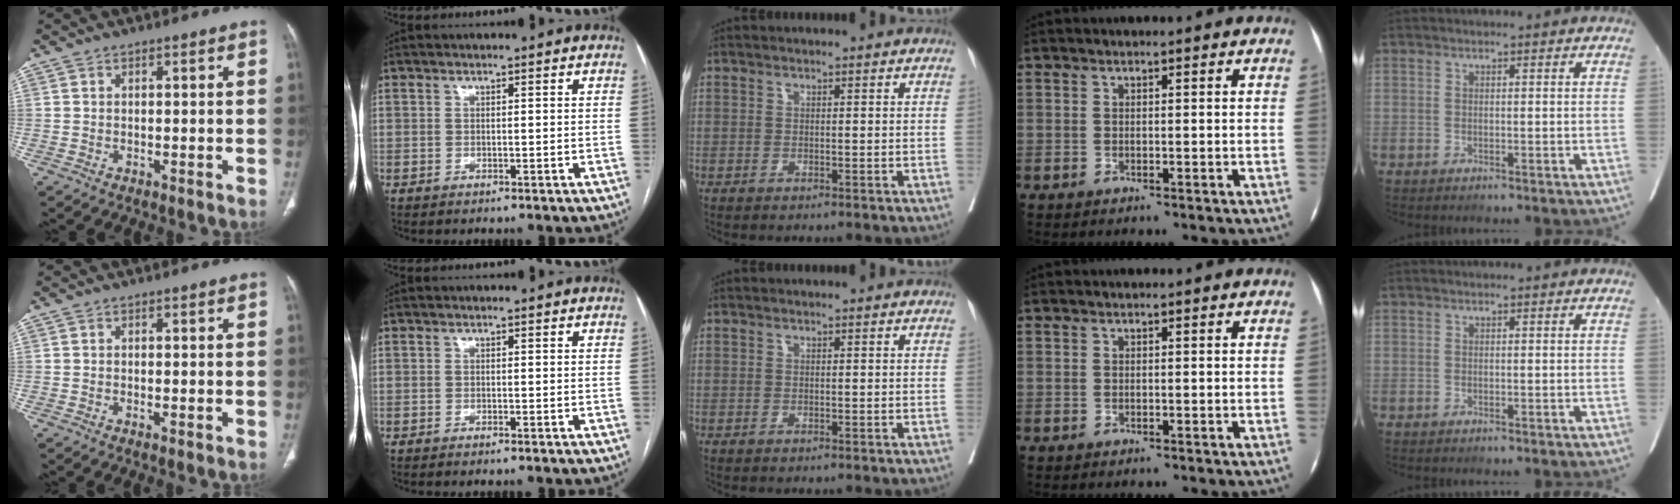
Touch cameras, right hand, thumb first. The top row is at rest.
{"thumb": {"total": 0.8, "force": [-0.2, 0.2, 0.8], "torque": [-0.018, -0.004, -0.004]}, "index": {"total": 0.6, "force": [-0.5, -0.1, 0.3], "torque": [-0.005, 0.000, -0.009]}}